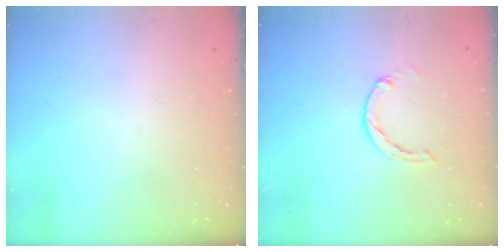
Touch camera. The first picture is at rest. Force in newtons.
{"total": 2.7, "press": 2.7, "slide": 0.5}